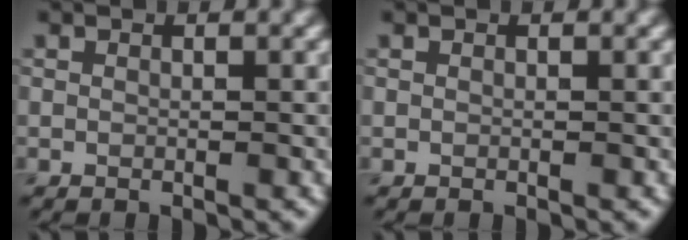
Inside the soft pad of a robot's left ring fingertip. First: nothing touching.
{"total": 0.0}